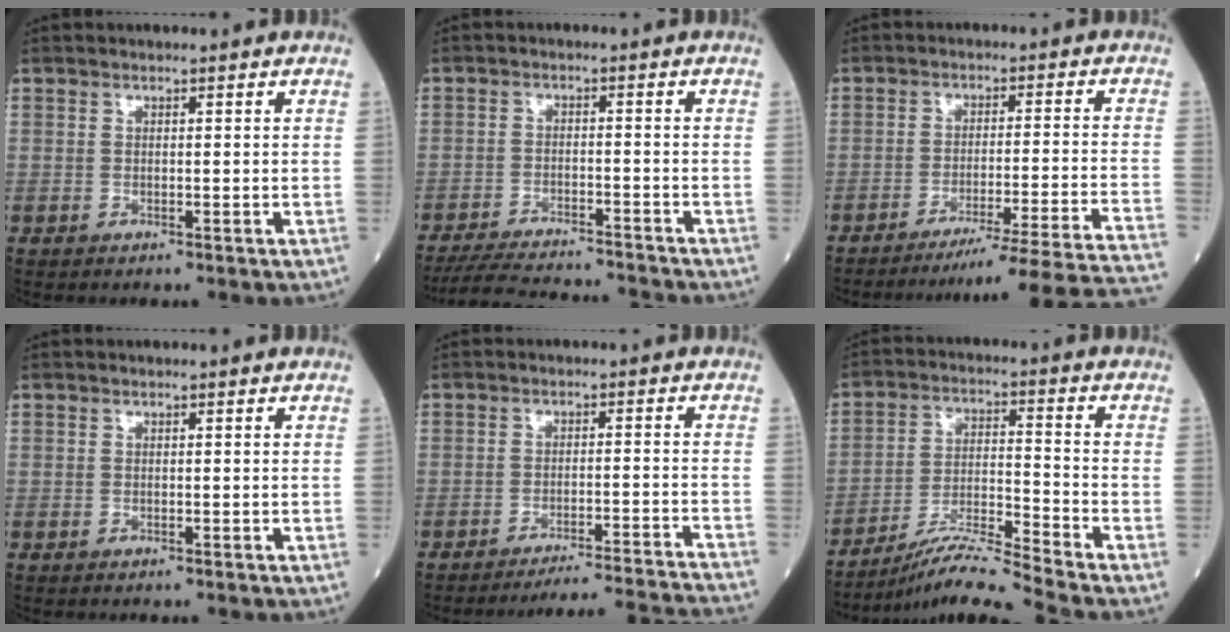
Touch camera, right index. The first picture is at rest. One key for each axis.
{"total": 12.3, "fx": -11.8, "fy": 1.4, "fz": 3.4, "tx": -0.057, "ty": -0.003, "tz": -0.173}
{"total": 22.4, "fx": -20.6, "fy": -3.8, "fz": 7.9, "tx": -0.042, "ty": -0.040, "tz": -0.269}
{"total": 0.0}
{"total": 15.3, "fx": -14.7, "fy": -2.7, "fz": 3.3, "tx": -0.019, "ty": -0.025, "tz": -0.192}
{"total": 9.7, "fx": -8.6, "fy": -2.6, "fz": 3.8, "tx": -0.068, "ty": -0.011, "tz": -0.155}